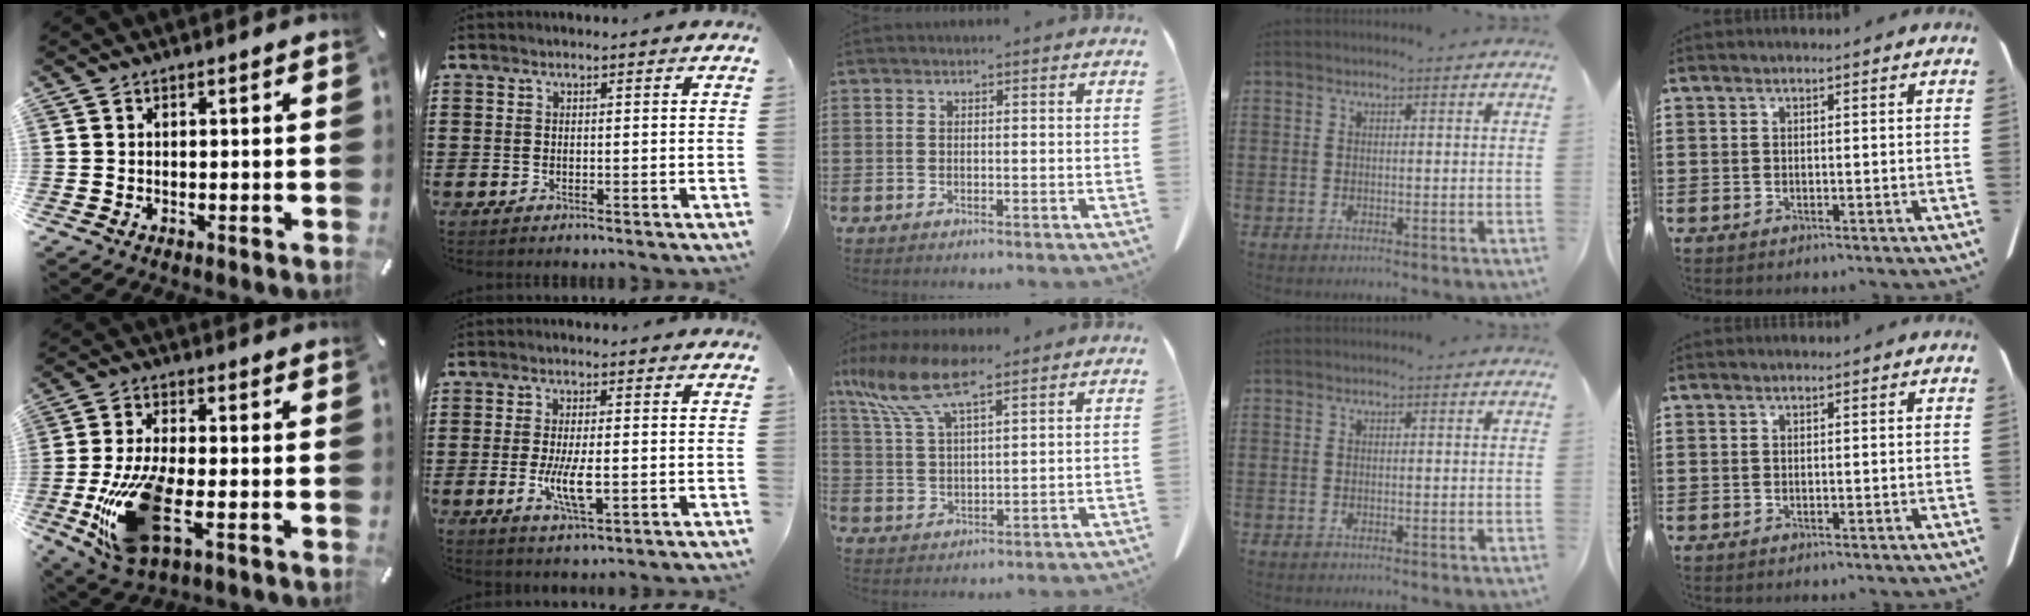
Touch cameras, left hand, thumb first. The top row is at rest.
{"thumb": {"total": 15.9, "force": [-4.5, 7.2, 13.5], "torque": [-0.282, -0.010, -0.067]}, "index": {"total": 6.5, "force": [-1.3, 1.9, 6.0], "torque": [-0.129, -0.012, -0.028]}, "middle": {"total": 9.9, "force": [6.7, 2.9, 6.7], "torque": [-0.160, -0.017, 0.118]}}